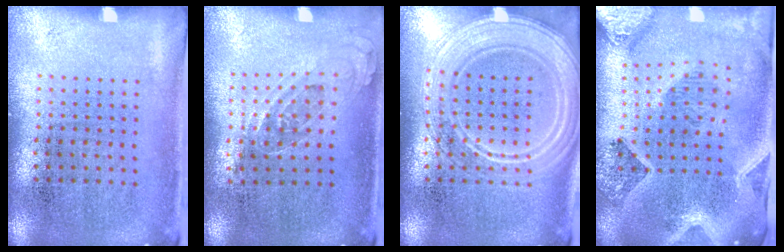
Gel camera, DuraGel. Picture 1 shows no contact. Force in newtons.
{"total": 0.7, "press": 0.5, "slide": 0.4}
{"total": 3.8, "press": 3.8, "slide": 0.6}
{"total": 2.9, "press": 2.6, "slide": 1.4}